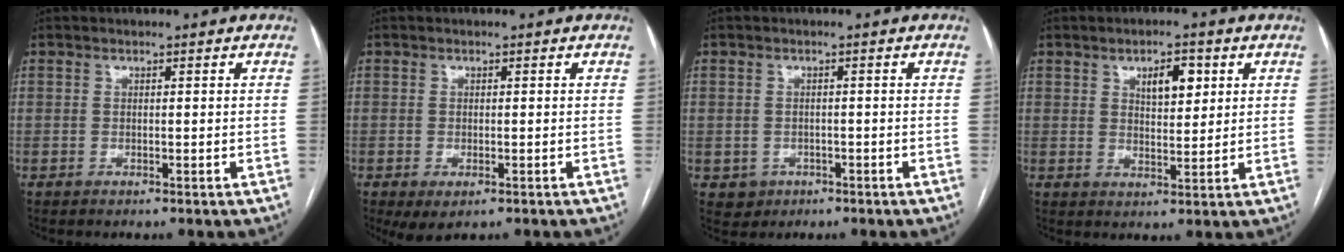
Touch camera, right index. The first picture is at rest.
{"total": 3.3, "force": [-1.7, 1.4, 2.4], "torque": [-0.034, -0.006, -0.018]}
{"total": 2.9, "force": [-1.1, 2.6, 0.3], "torque": [0.000, 0.008, -0.009]}
{"total": 5.1, "force": [2.2, 2.1, 4.1], "torque": [-0.068, 0.003, 0.038]}